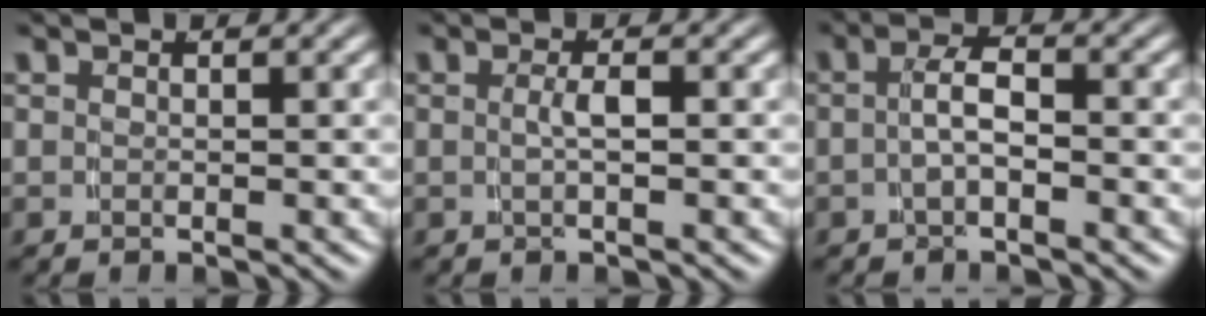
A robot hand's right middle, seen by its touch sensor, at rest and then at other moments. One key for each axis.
{"total": 1.6, "fx": -0.5, "fy": -0.2, "fz": 1.5, "tx": -0.027, "ty": -0.003, "tz": -0.003}
{"total": 2.7, "fx": -1.0, "fy": 0.6, "fz": 2.4, "tx": -0.037, "ty": 0.004, "tz": -0.017}